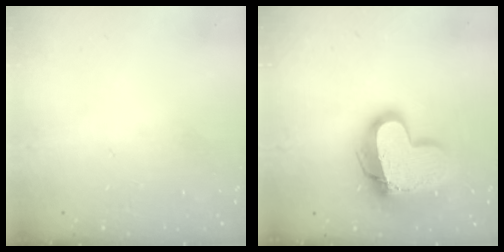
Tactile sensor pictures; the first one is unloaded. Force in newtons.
{"total": 16.9, "press": 16.8, "slide": 1.5}